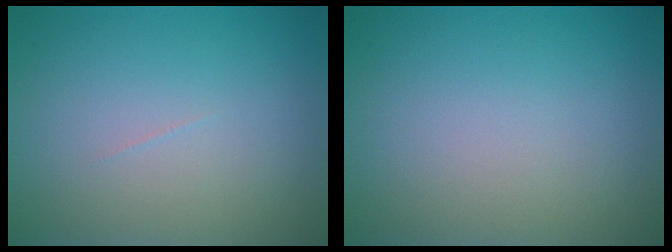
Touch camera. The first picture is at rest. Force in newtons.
{"total": 0.0}